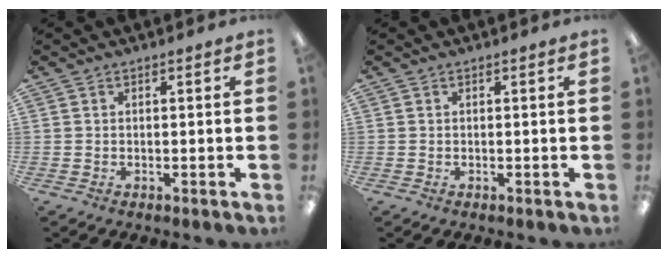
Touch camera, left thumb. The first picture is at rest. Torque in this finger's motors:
{"motor_torque": [-0.05, 0.05, -0.14, 0.14, 0.00]}